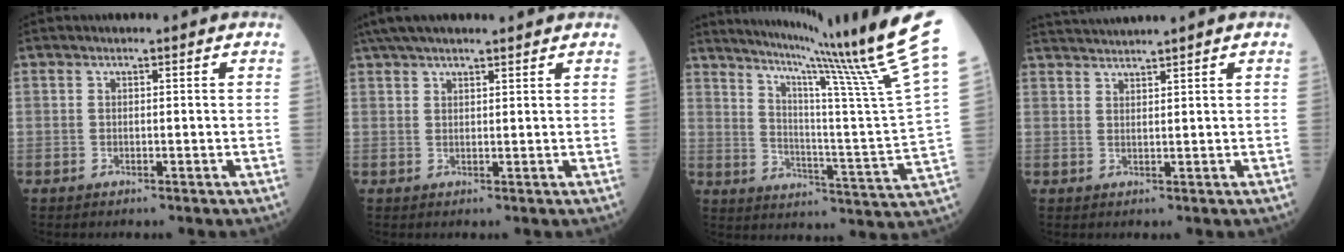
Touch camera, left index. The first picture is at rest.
{"total": 10.9, "force": [9.4, 1.9, 5.2], "torque": [-0.085, 0.049, 0.147]}
{"total": 21.9, "force": [17.6, -4.5, 12.2], "torque": [-0.188, -0.078, 0.239]}
{"total": 5.1, "force": [4.7, -1.5, 1.4], "torque": [-0.023, 0.022, 0.086]}